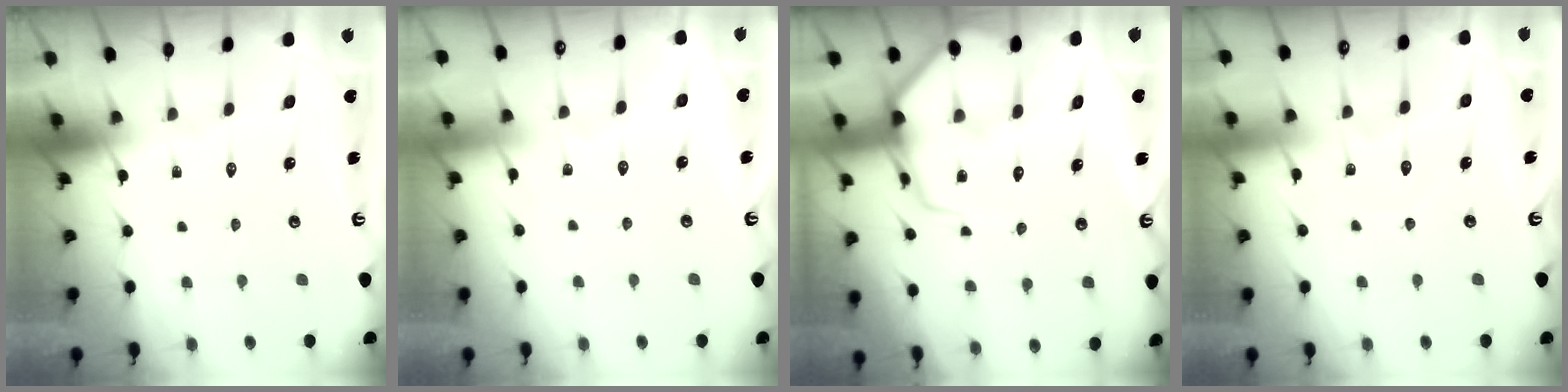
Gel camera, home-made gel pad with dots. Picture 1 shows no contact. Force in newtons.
{"total": 3.0, "press": 2.9, "slide": 0.4}
{"total": 8.7, "press": 8.6, "slide": 1.0}
{"total": 5.5, "press": 5.5, "slide": 0.5}